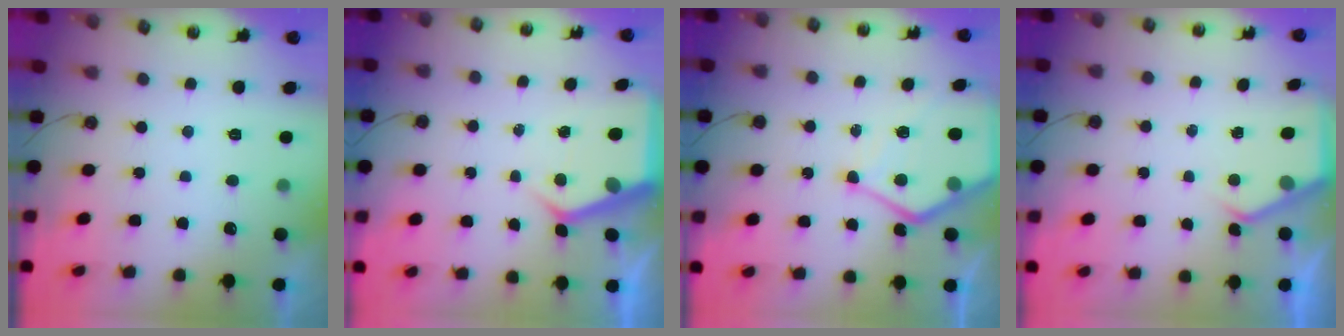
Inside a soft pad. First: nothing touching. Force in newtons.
{"total": 5.0, "press": 5.0, "slide": 0.5}
{"total": 11.2, "press": 11.2, "slide": 1.1}
{"total": 3.3, "press": 3.3, "slide": 0.5}